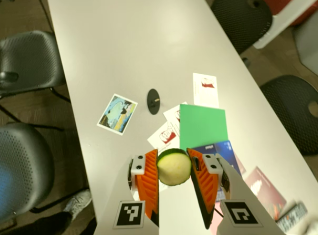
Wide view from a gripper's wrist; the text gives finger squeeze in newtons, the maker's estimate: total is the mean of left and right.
{"total": 13.9, "left": 14.2, "right": 13.6}